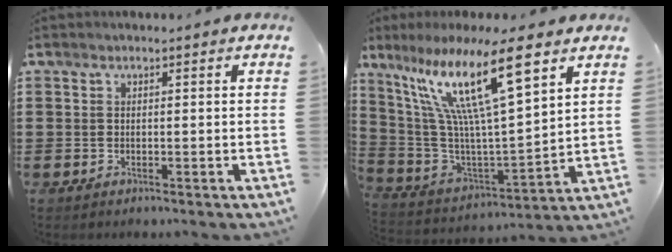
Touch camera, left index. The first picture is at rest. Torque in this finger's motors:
{"motor_torque": [2.14, 0.00, 1.05, 0.21]}